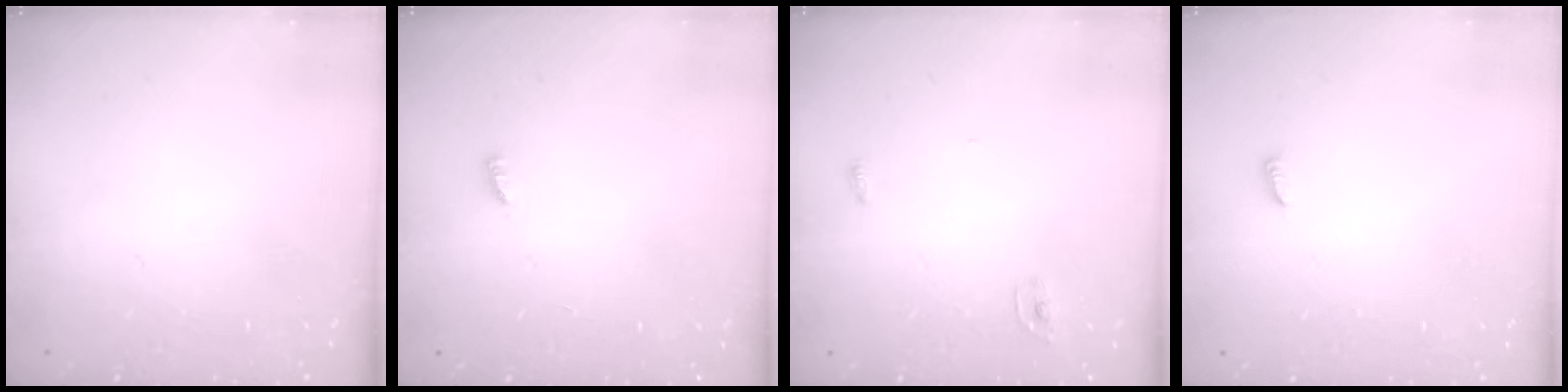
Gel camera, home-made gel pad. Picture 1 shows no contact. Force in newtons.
{"total": 1.9, "press": 1.9, "slide": 0.3}
{"total": 2.4, "press": 2.4, "slide": 0.2}
{"total": 3.2, "press": 3.2, "slide": 0.5}